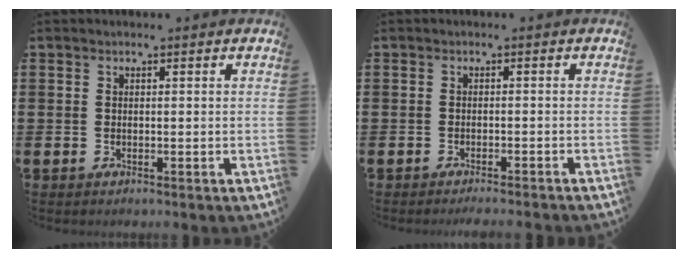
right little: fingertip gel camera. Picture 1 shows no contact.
{"total": 1.1, "force": [-1.0, -0.2, 0.2], "torque": [-0.003, 0.000, -0.021]}